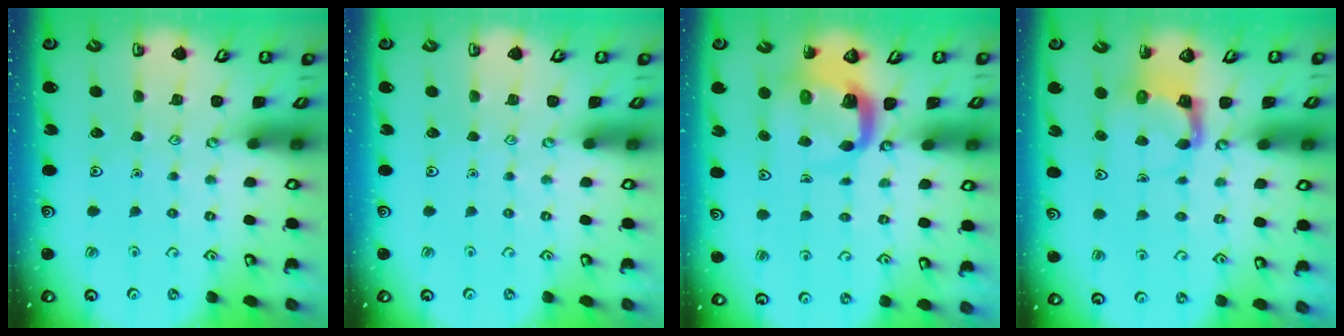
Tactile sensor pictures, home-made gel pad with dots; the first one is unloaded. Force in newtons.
{"total": 0.0}
{"total": 5.7, "press": 5.7, "slide": 0.8}
{"total": 3.9, "press": 3.9, "slide": 0.2}